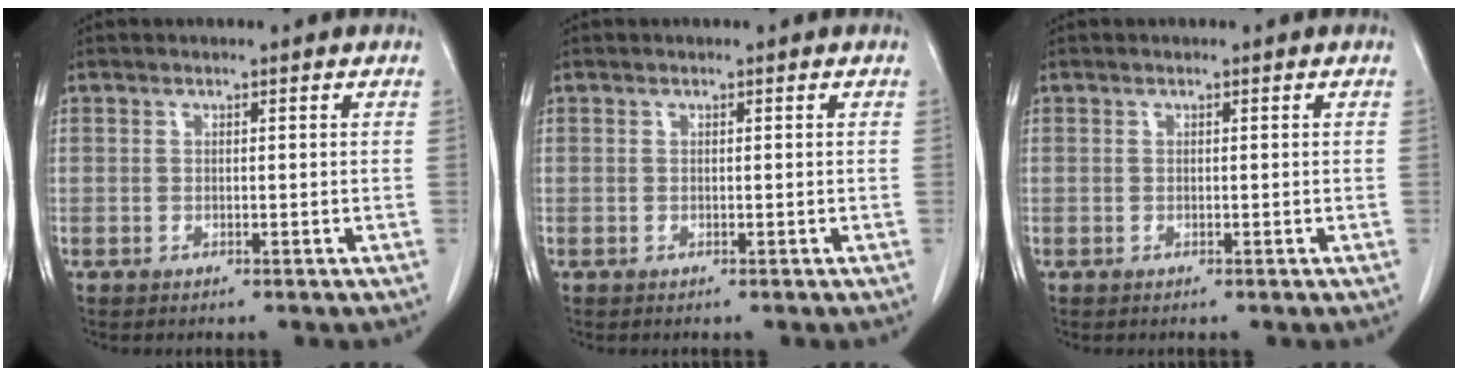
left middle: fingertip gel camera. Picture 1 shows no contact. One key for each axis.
{"total": 0.0}
{"total": 0.0}